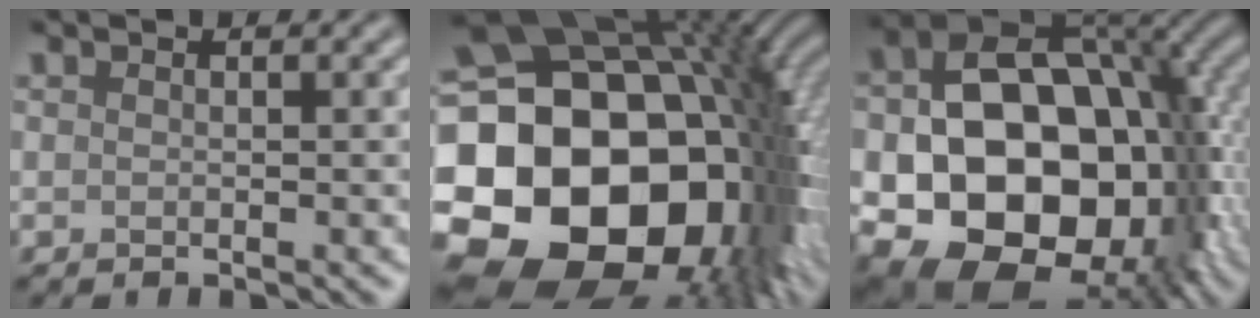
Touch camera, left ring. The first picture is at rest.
{"total": 24.5, "force": [-4.8, 18.8, 14.9], "torque": [-0.248, -0.020, -0.121]}
{"total": 19.2, "force": [-4.2, 13.3, 13.2], "torque": [-0.188, -0.018, -0.049]}